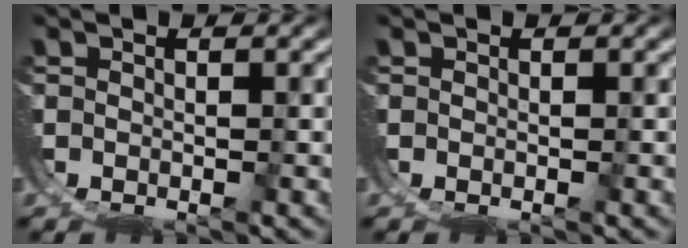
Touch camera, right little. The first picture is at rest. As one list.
[{"total": 0.0}]